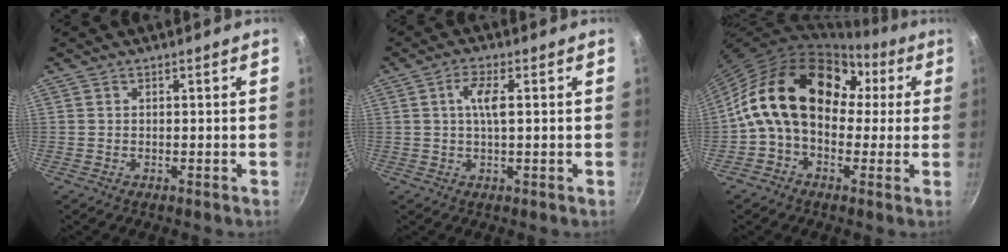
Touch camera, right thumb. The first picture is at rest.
{"total": 4.5, "force": [0.7, 1.3, 4.2], "torque": [-0.090, 0.007, 0.012]}
{"total": 19.6, "force": [2.6, 13.8, 13.7], "torque": [-0.201, 0.043, 0.022]}